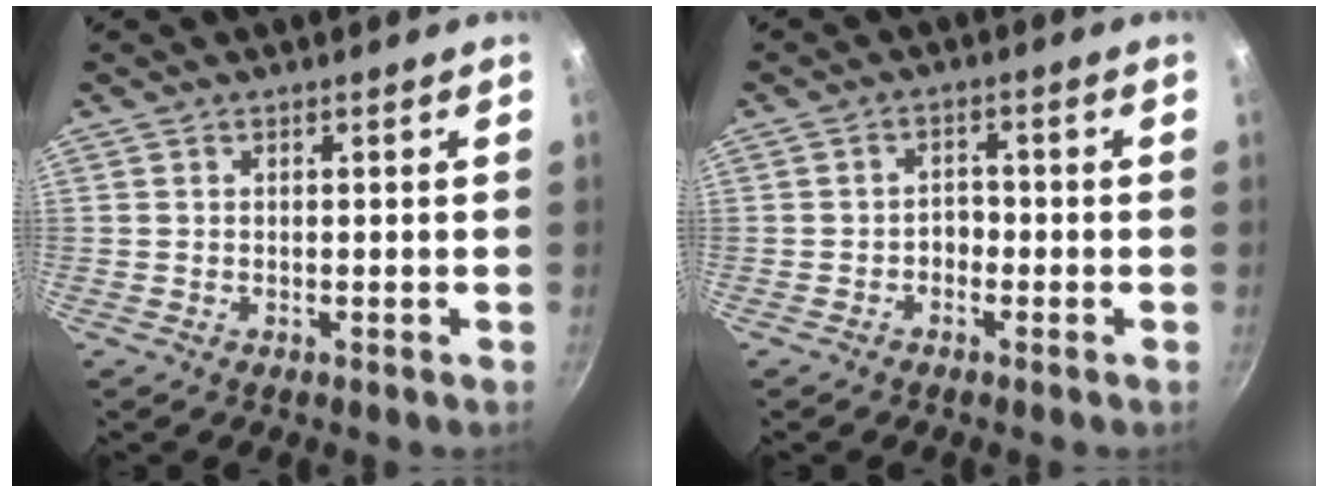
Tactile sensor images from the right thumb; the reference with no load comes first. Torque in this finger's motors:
{"motor_torque": [0.51, 0.49, 0.46, -0.06, -0.02]}